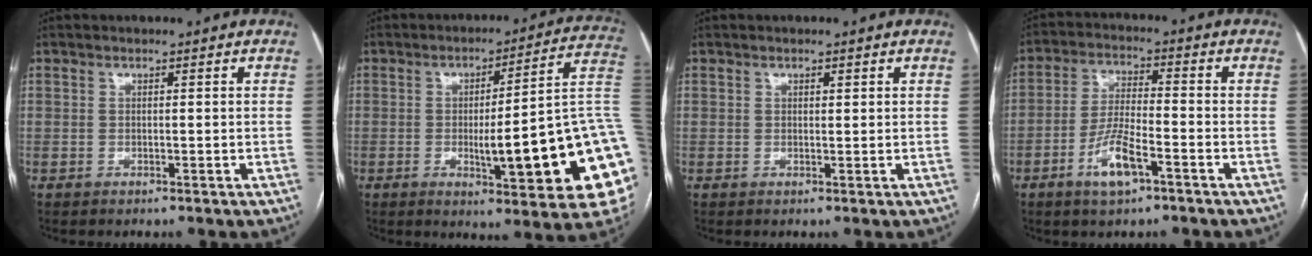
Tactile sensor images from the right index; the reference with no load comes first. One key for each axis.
{"total": 23.4, "fx": -3.9, "fy": 2.8, "fz": 23.0, "tx": -0.200, "ty": 0.014, "tz": -0.045}
{"total": 0.7, "fx": 0.4, "fy": 0.3, "fz": 0.5, "tx": -0.007, "ty": 0.000, "tz": 0.006}
{"total": 7.5, "fx": -3.9, "fy": 1.9, "fz": 6.1, "tx": -0.121, "ty": -0.006, "tz": -0.068}